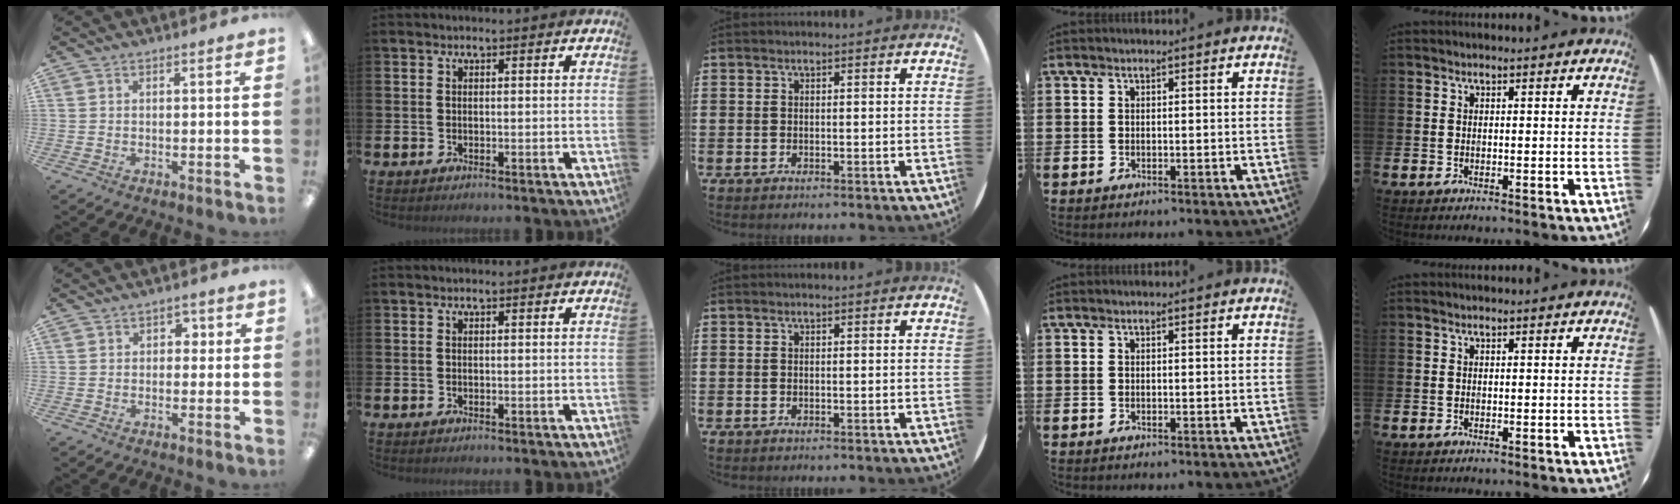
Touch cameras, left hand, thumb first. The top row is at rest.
{"thumb": {"total": 2.1, "force": [0.2, 1.7, 1.1], "torque": [-0.015, 0.007, -0.002]}}